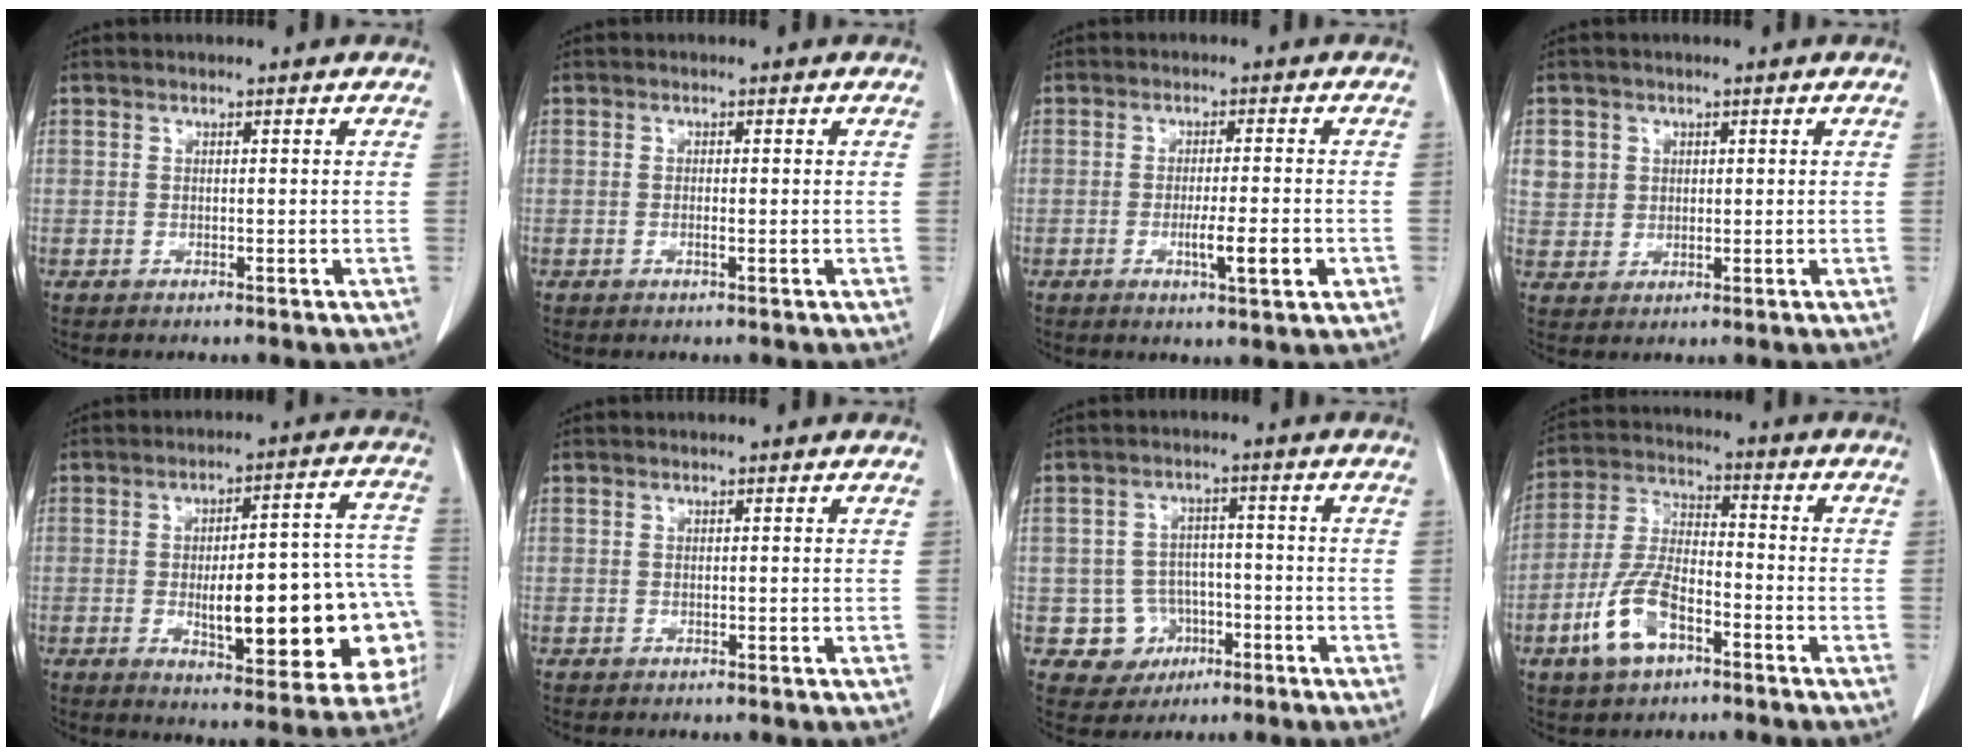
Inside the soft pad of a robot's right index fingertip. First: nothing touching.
{"total": 1.0, "force": [-0.2, 0.2, 0.9], "torque": [-0.019, -0.001, -0.003]}
{"total": 5.6, "force": [-1.7, 0.5, 5.3], "torque": [-0.086, -0.007, -0.024]}
{"total": 4.7, "force": [1.6, 4.4, 0.8], "torque": [-0.011, 0.005, 0.036]}
{"total": 22.0, "force": [-4.5, 6.2, 20.6], "torque": [-0.193, 0.034, -0.038]}
{"total": 0.0}
{"total": 6.2, "force": [-2.2, 5.7, 0.8], "torque": [-0.008, 0.013, -0.025]}
{"total": 10.4, "force": [-5.2, 4.6, 7.7], "torque": [-0.177, 0.006, -0.098]}